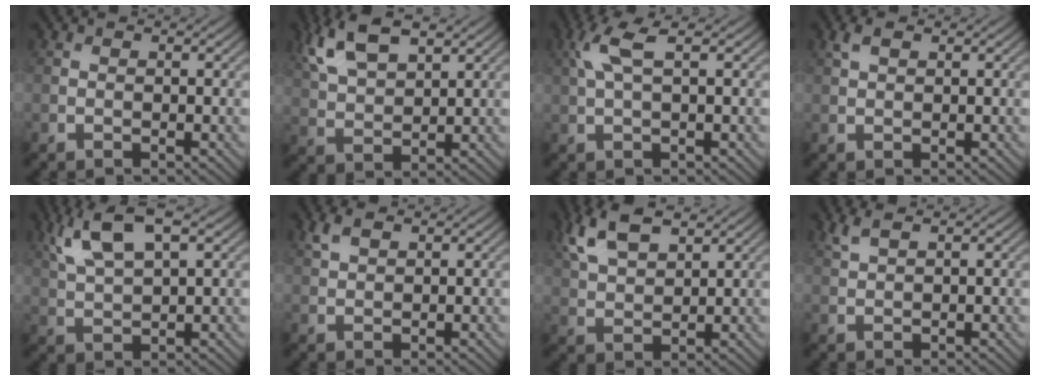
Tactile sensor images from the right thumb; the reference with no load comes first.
{"total": 8.8, "force": [5.0, 3.8, 6.1], "torque": [-0.150, 0.011, 0.105]}
{"total": 4.2, "force": [1.5, 1.0, 3.8], "torque": [-0.094, 0.013, 0.029]}
{"total": 1.8, "force": [1.0, 0.8, 1.3], "torque": [-0.033, 0.006, 0.020]}
{"total": 8.0, "force": [4.1, 2.6, 6.4], "torque": [-0.142, 0.013, 0.085]}
{"total": 2.5, "force": [1.5, 1.1, 1.6], "torque": [-0.041, 0.006, 0.034]}
{"total": 7.7, "force": [4.4, 3.4, 5.2], "torque": [-0.130, 0.009, 0.091]}
{"total": 2.0, "force": [1.4, 0.4, 1.3], "torque": [-0.035, 0.006, 0.034]}